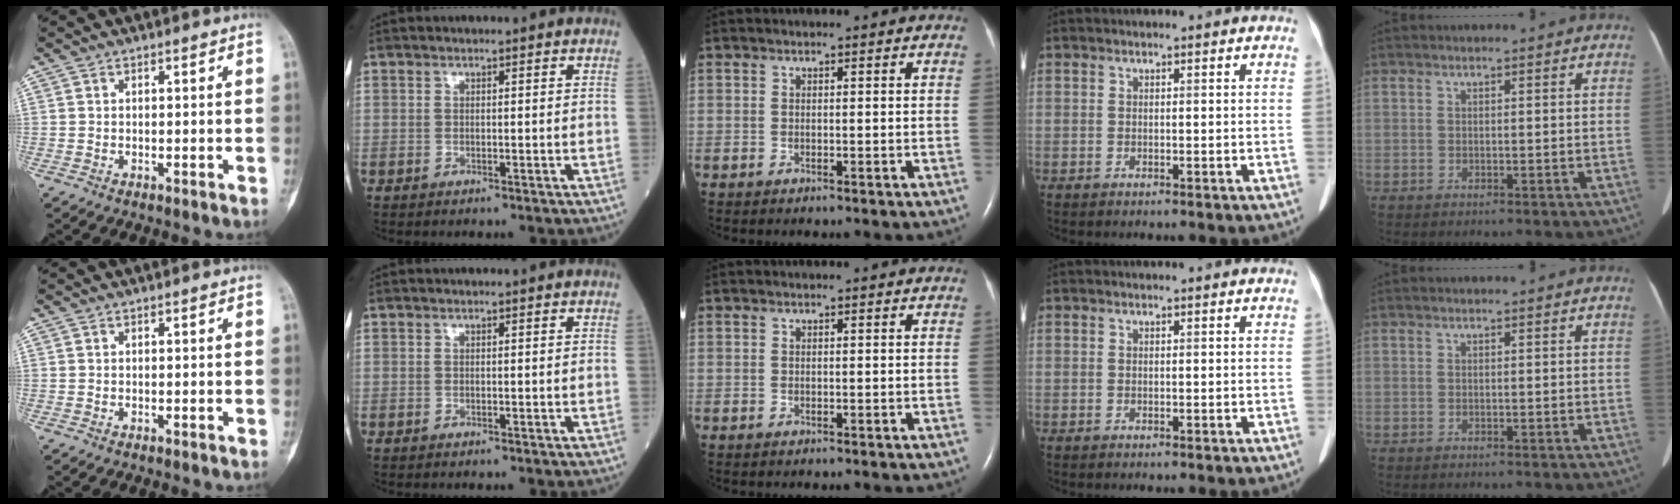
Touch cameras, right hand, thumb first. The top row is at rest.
{}